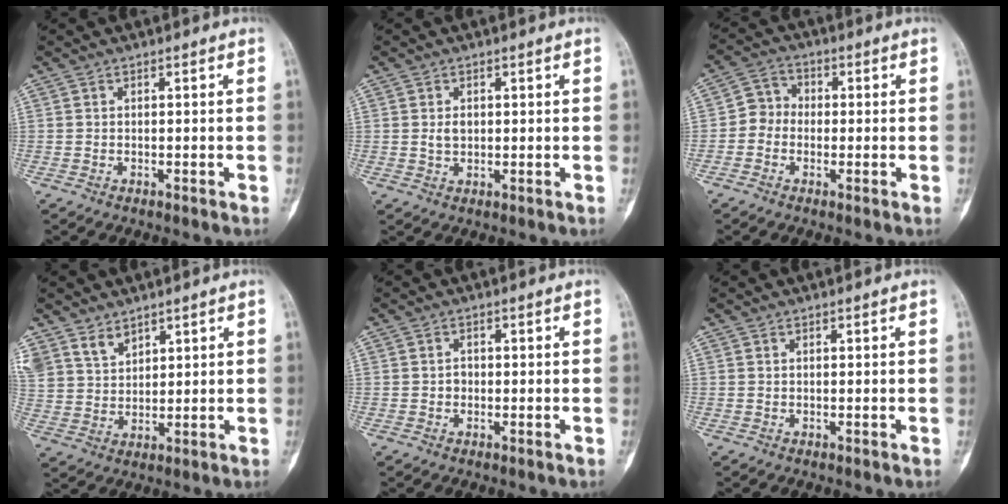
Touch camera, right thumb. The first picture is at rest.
{"total": 2.3, "force": [0.3, 1.7, 1.5], "torque": [-0.018, 0.004, 0.008]}
{"total": 5.0, "force": [-0.9, 4.5, 2.2], "torque": [-0.010, 0.018, -0.035]}
{"total": 6.6, "force": [4.9, 4.1, 1.6], "torque": [-0.007, -0.022, 0.106]}
{"total": 1.3, "force": [0.0, 1.2, 0.6], "torque": [0.004, 0.007, -0.002]}
{"total": 0.0}